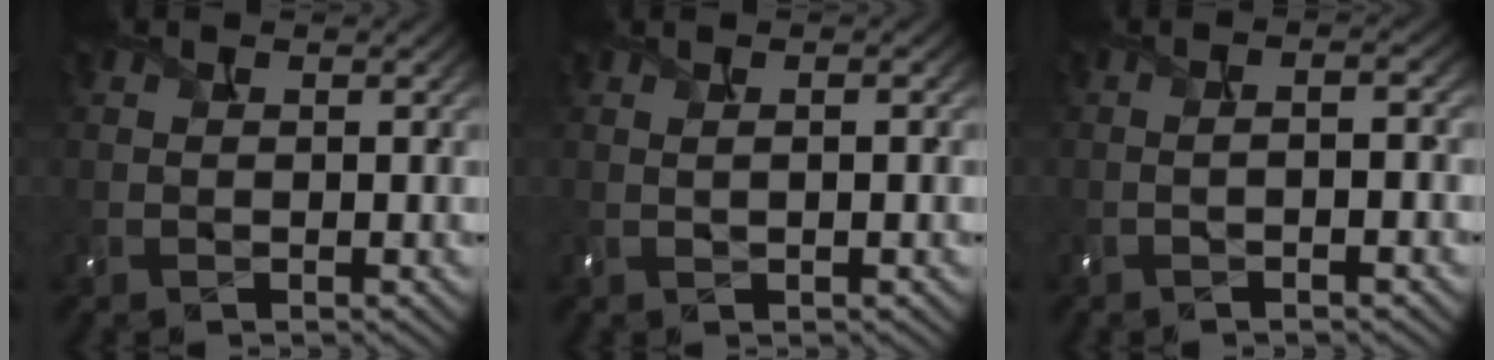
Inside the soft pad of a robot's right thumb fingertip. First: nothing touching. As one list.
[{"total": 1.8, "force": [0.4, 0.2, 1.7], "torque": [-0.023, -0.003, -0.001]}, {"total": 3.7, "force": [-0.9, 0.7, 3.6], "torque": [-0.060, 0.004, -0.020]}]